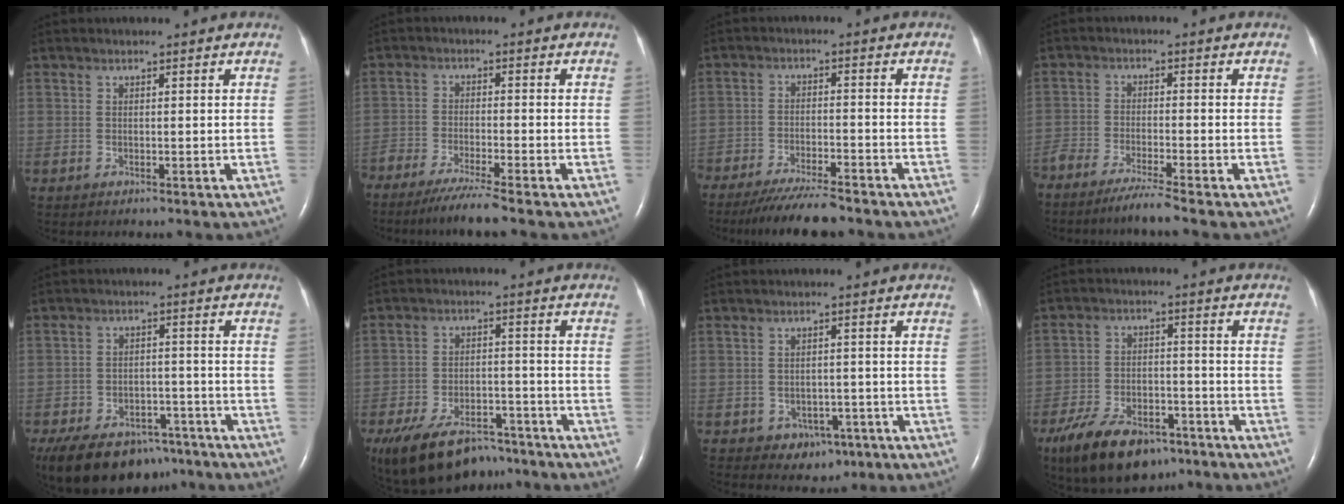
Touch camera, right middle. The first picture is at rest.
{"total": 6.2, "force": [-5.1, -0.8, 3.5], "torque": [-0.056, -0.019, -0.091]}
{"total": 9.4, "force": [-8.2, 1.0, 4.4], "torque": [-0.069, -0.023, -0.133]}
{"total": 6.3, "force": [-5.2, -1.0, 3.3], "torque": [-0.049, -0.019, -0.093]}
{"total": 16.0, "force": [-11.5, 8.5, 7.2], "torque": [-0.159, -0.007, -0.164]}
{"total": 14.4, "force": [-11.0, 6.5, 6.6], "torque": [-0.131, 0.001, -0.170]}
{"total": 4.2, "force": [-2.0, 3.3, 1.7], "torque": [-0.014, 0.010, -0.014]}
{"total": 13.1, "force": [-9.1, 6.1, 7.3], "torque": [-0.138, -0.008, -0.151]}